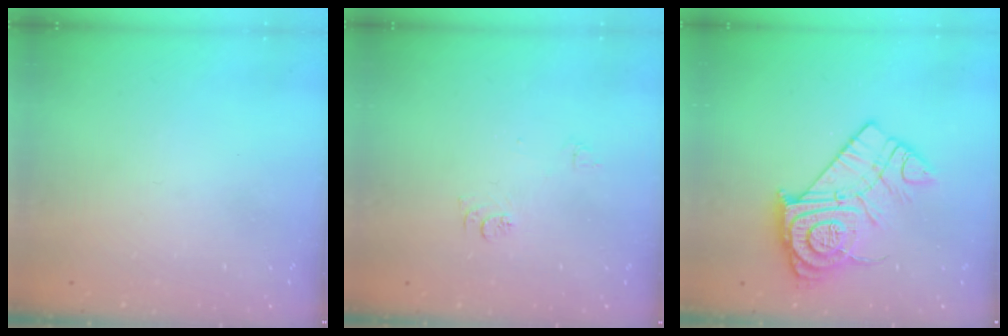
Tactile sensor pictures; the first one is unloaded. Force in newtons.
{"total": 7.4, "press": 7.3, "slide": 0.8}
{"total": 16.1, "press": 16.1, "slide": 1.1}